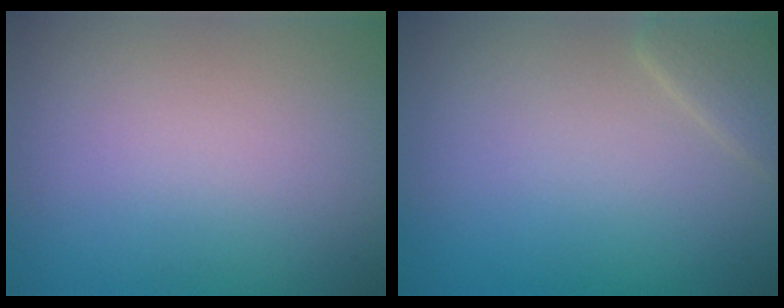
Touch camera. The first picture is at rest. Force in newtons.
{"total": 1.5, "press": 1.5, "slide": 0.1}